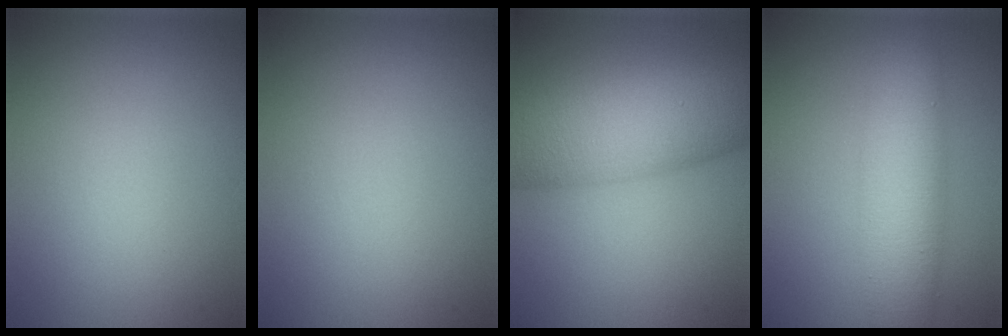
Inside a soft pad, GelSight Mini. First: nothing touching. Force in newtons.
{"total": 0.0}
{"total": 8.9, "press": 8.9, "slide": 0.1}
{"total": 5.8, "press": 5.8, "slide": 0.0}